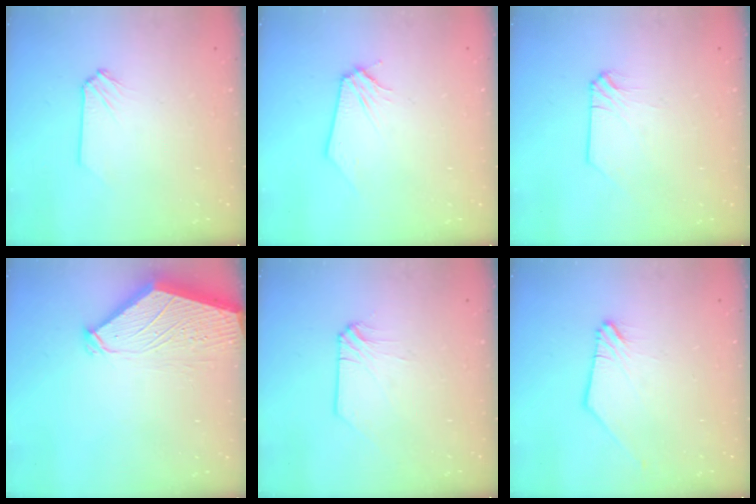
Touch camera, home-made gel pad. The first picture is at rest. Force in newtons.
{"total": 0.0}
{"total": 0.0}
{"total": 3.1, "press": 3.1, "slide": 0.4}
{"total": 0.0}
{"total": 1.2, "press": 1.2, "slide": 0.2}